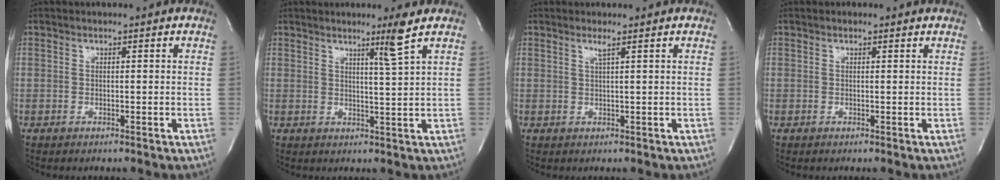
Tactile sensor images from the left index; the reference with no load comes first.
{"total": 3.7, "force": [2.3, -1.7, 2.3], "torque": [-0.046, -0.019, 0.046]}
{"total": 1.3, "force": [0.7, -0.5, 1.0], "torque": [-0.031, -0.008, 0.018]}
{"total": 0.5, "force": [0.3, 0.4, 0.0], "torque": [0.000, 0.007, 0.004]}